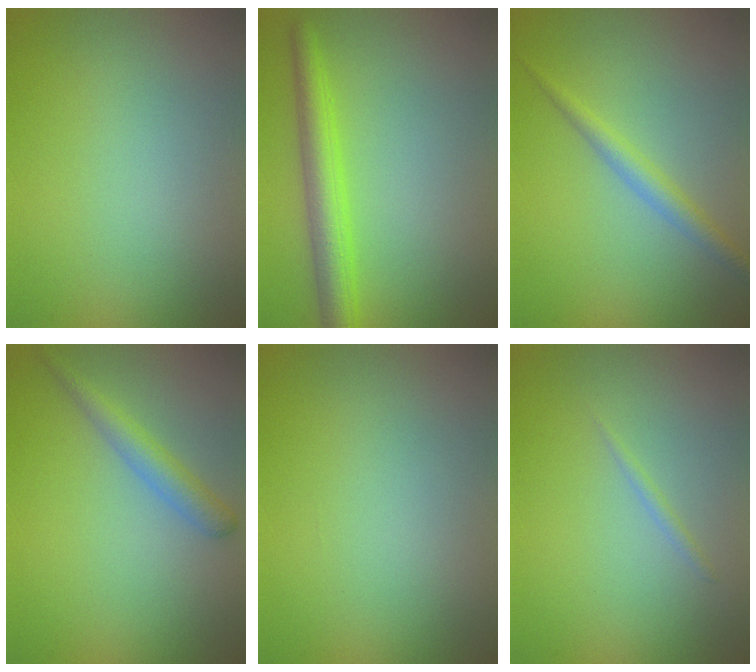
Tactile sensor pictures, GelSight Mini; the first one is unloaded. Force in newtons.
{"total": 3.9, "press": 3.9, "slide": 0.2}
{"total": 2.1, "press": 2.1, "slide": 0.0}
{"total": 2.2, "press": 2.2, "slide": 0.1}
{"total": 0.0}
{"total": 0.6, "press": 0.6, "slide": 0.1}